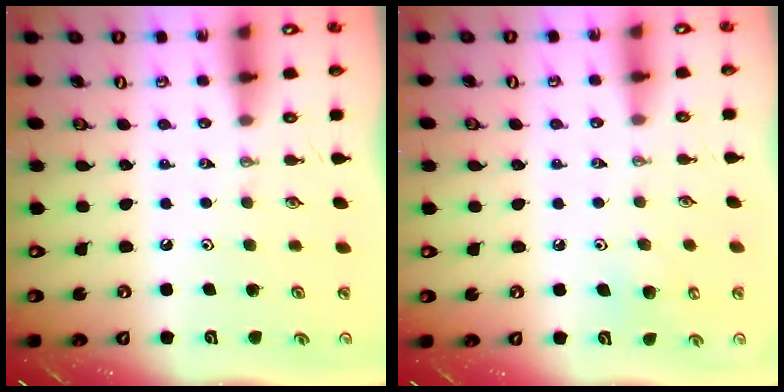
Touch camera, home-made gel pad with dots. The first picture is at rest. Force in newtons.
{"total": 6.9, "press": 6.8, "slide": 0.8}